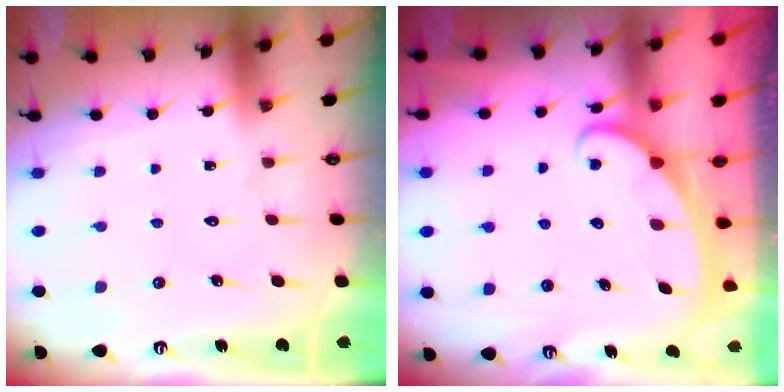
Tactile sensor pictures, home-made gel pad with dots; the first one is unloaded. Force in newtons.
{"total": 2.5, "press": 2.5, "slide": 0.4}